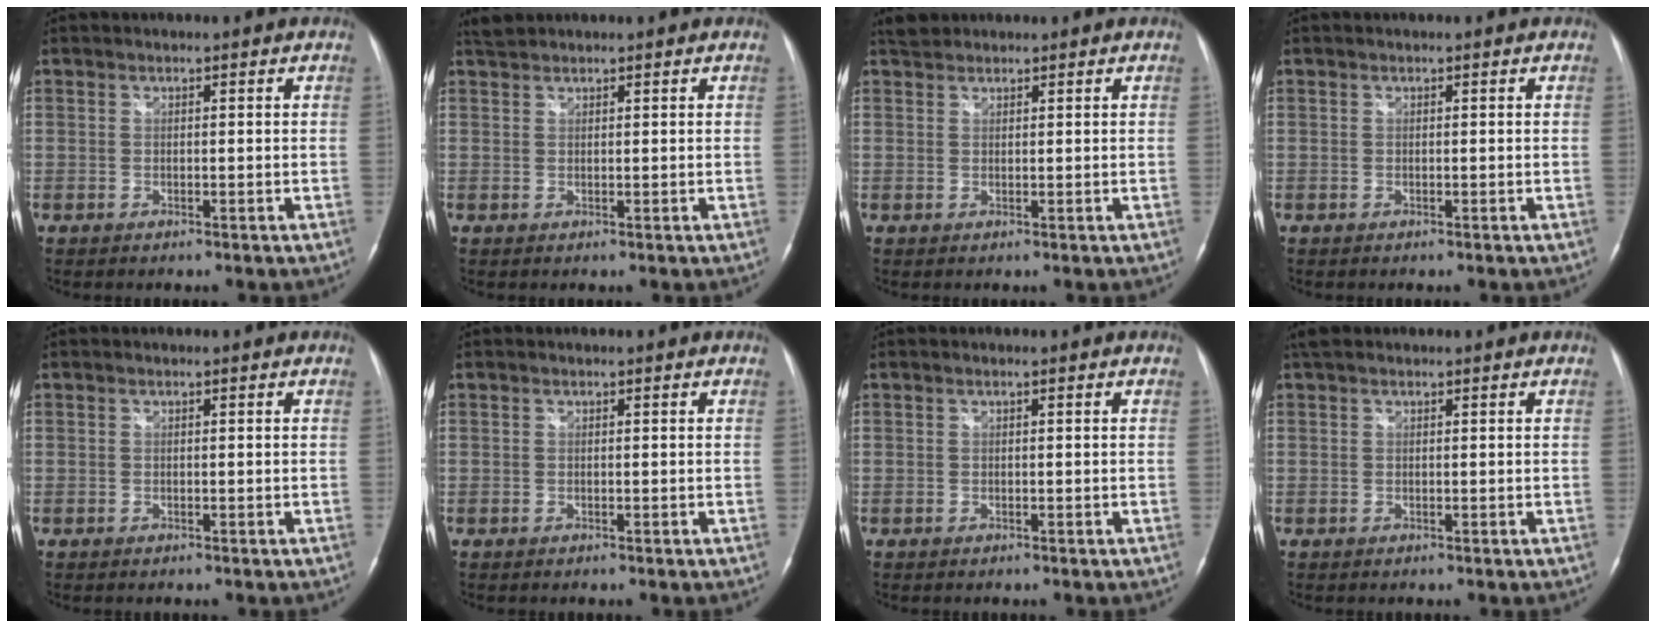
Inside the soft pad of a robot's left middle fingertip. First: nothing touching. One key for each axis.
{"total": 1.5, "fx": 1.5, "fy": 0.1, "fz": 0.1, "tx": -0.009, "ty": 0.011, "tz": 0.035}
{"total": 1.9, "fx": 1.7, "fy": 0.7, "fz": 0.1, "tx": -0.006, "ty": 0.013, "tz": 0.032}
{"total": 0.0}
{"total": 0.0}
{"total": 0.0}
{"total": 0.0}
{"total": 1.7, "fx": 1.4, "fy": 0.8, "fz": 0.7, "tx": -0.018, "ty": 0.021, "tz": 0.025}